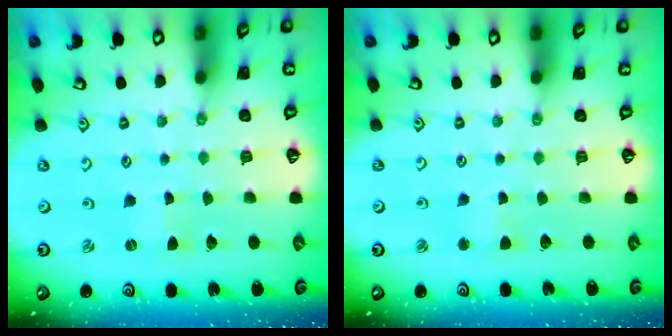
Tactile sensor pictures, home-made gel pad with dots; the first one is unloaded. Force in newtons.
{"total": 2.9, "press": 2.9, "slide": 0.3}